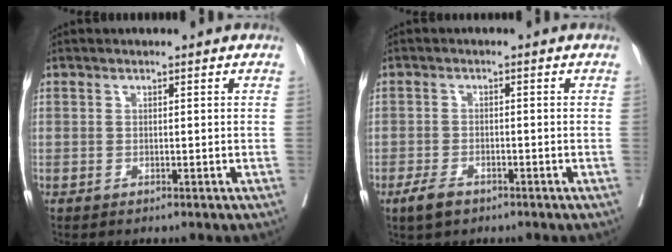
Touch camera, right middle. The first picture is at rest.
{"total": 3.3, "force": [-2.2, 1.5, 2.0], "torque": [-0.042, -0.003, -0.037]}